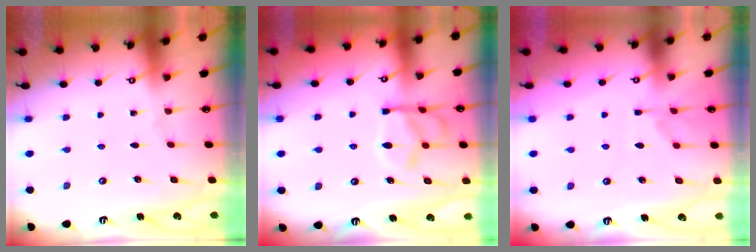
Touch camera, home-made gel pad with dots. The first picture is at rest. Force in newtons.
{"total": 14.4, "press": 14.3, "slide": 1.5}
{"total": 1.4, "press": 0.6, "slide": 1.2}